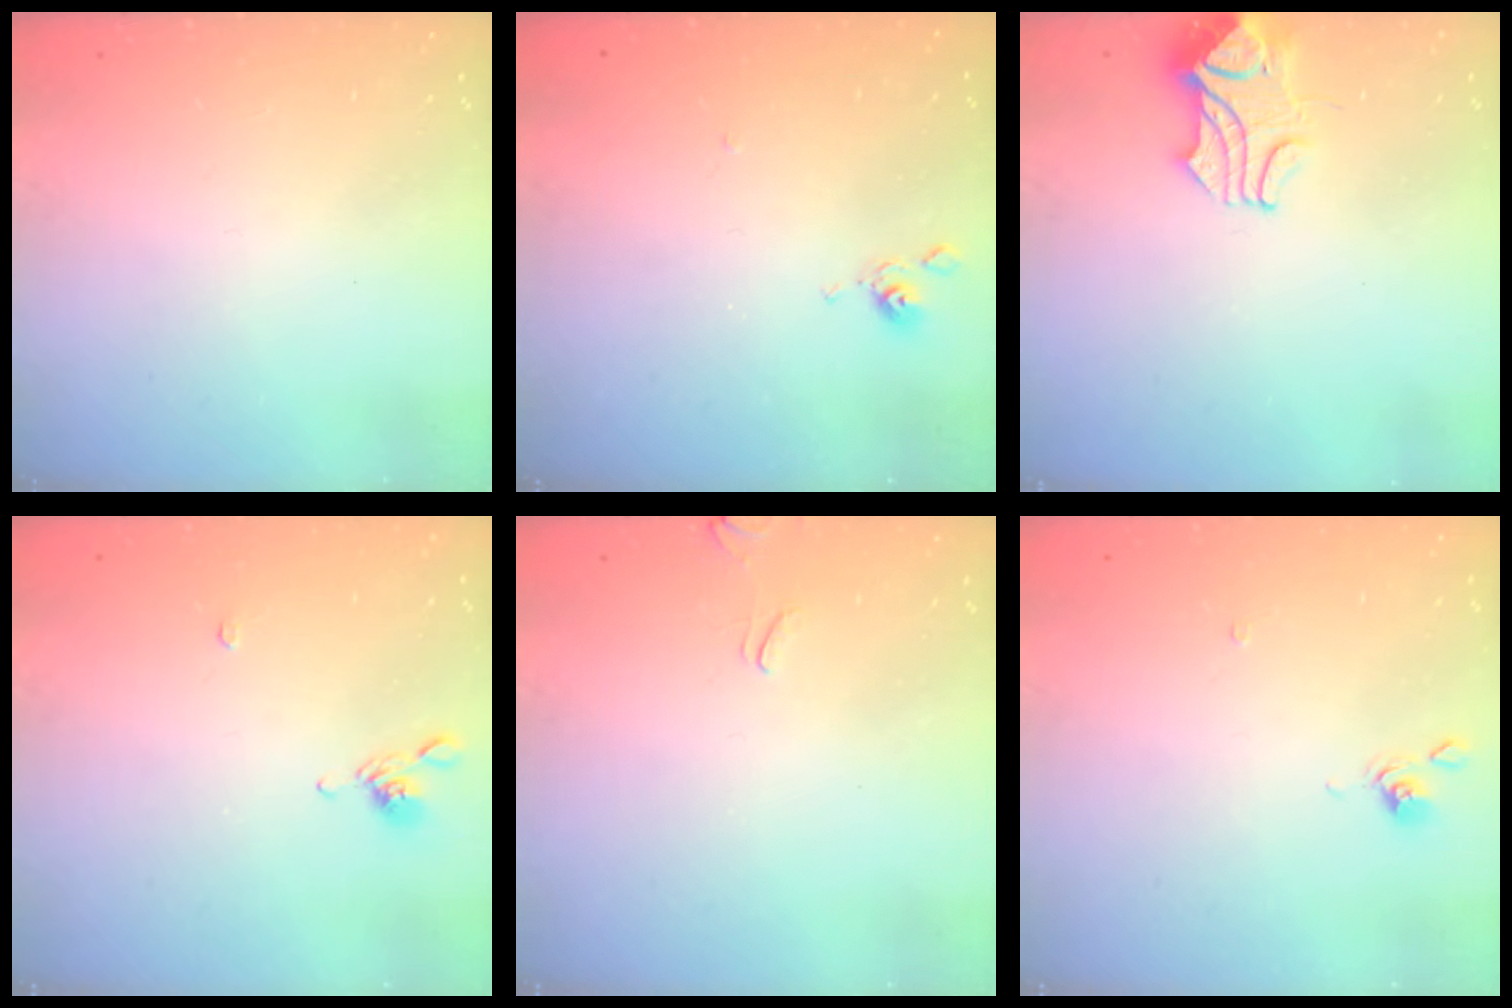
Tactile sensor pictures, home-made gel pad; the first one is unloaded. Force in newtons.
{"total": 4.6, "press": 4.5, "slide": 0.4}
{"total": 2.0, "press": 1.9, "slide": 0.8}
{"total": 4.4, "press": 4.4, "slide": 0.3}
{"total": 3.1, "press": 3.0, "slide": 0.6}
{"total": 2.2, "press": 2.1, "slide": 0.4}